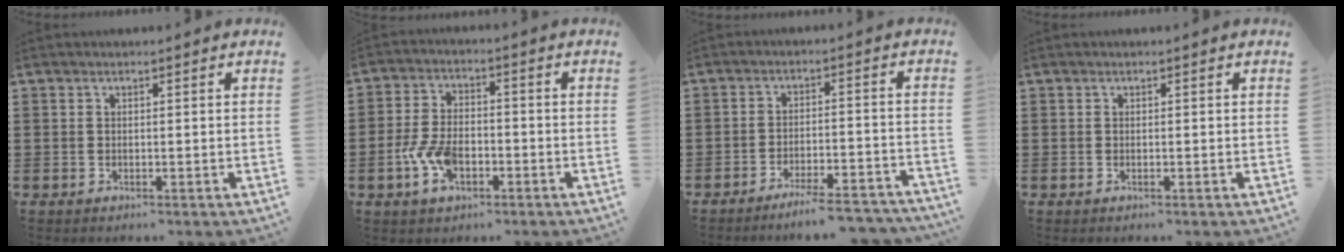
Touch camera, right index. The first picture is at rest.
{"total": 6.5, "force": [-2.3, 3.6, 4.8], "torque": [-0.117, 0.000, -0.048]}
{"total": 5.1, "force": [-4.6, -0.2, 2.1], "torque": [-0.032, -0.010, -0.086]}
{"total": 0.0}